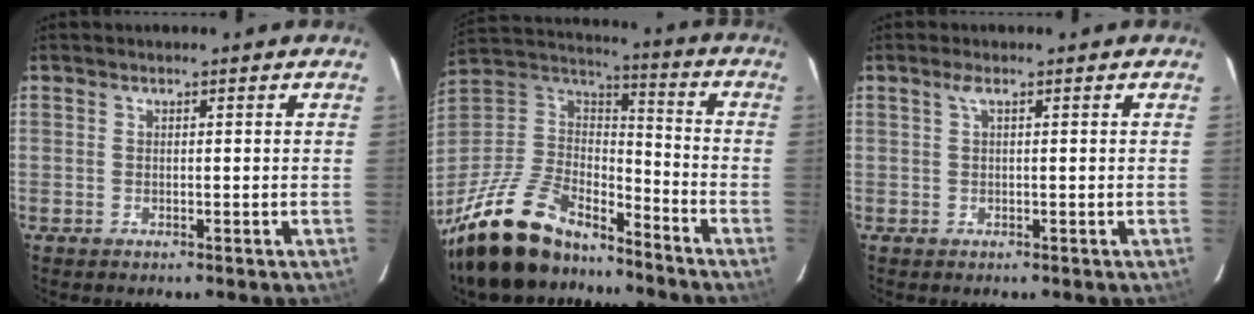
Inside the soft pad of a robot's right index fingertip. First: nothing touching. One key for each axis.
{"total": 24.8, "fx": -18.7, "fy": 10.2, "fz": 12.7, "tx": -0.276, "ty": -0.010, "tz": -0.316}
{"total": 1.3, "fx": 0.4, "fy": -0.2, "fz": 1.2, "tx": -0.019, "ty": 0.005, "tz": 0.008}